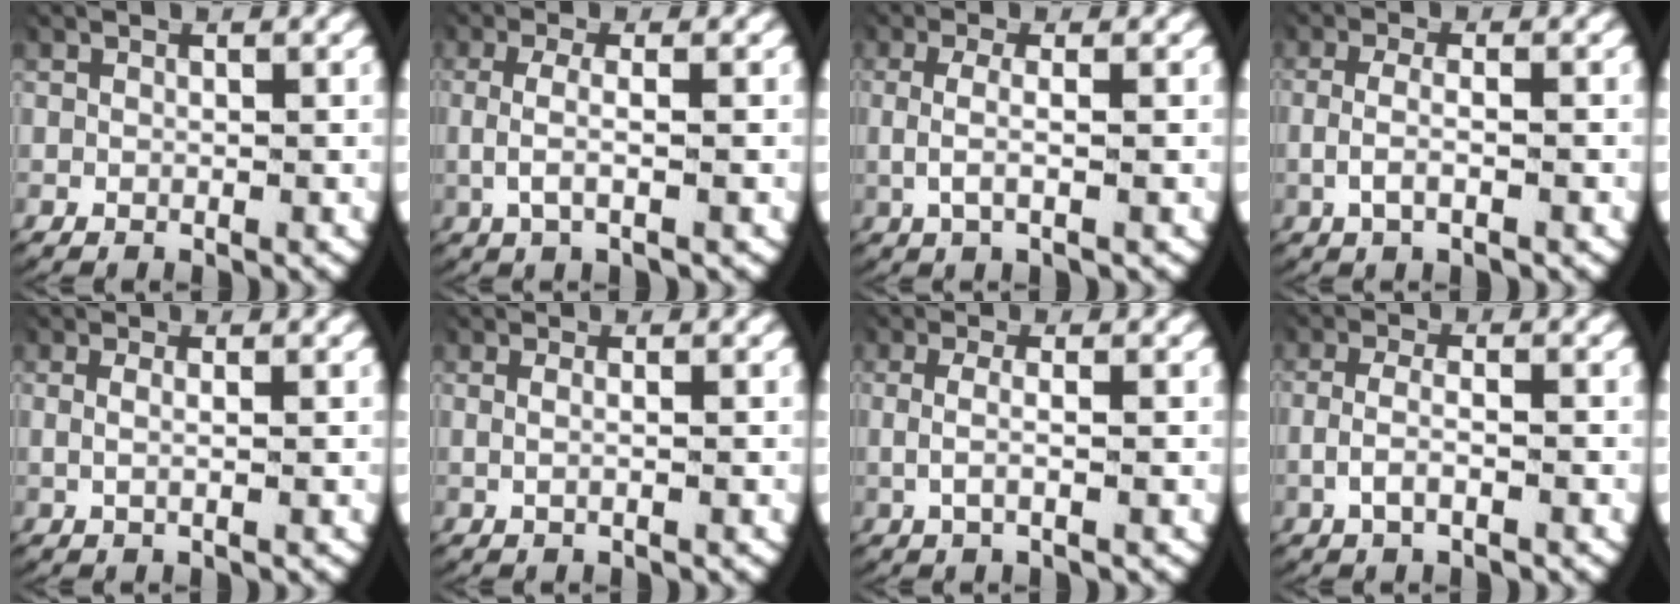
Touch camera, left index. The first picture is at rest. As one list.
[{"total": 3.7, "force": [0.2, 1.4, 3.4], "torque": [-0.076, -0.001, 0.003]}, {"total": 3.3, "force": [0.1, 1.1, 3.1], "torque": [-0.071, -0.002, 0.004]}, {"total": 3.0, "force": [-0.8, 1.3, 2.6], "torque": [-0.062, -0.007, -0.010]}, {"total": 1.4, "force": [0.2, 0.3, 1.3], "torque": [-0.034, -0.008, 0.007]}, {"total": 1.0, "force": [0.0, 0.1, 1.0], "torque": [-0.026, -0.005, 0.001]}, {"total": 2.8, "force": [-0.1, 0.9, 2.6], "torque": [-0.061, -0.004, 0.000]}, {"total": 2.9, "force": [-1.1, 1.3, 2.3], "torque": [-0.055, -0.008, -0.016]}]